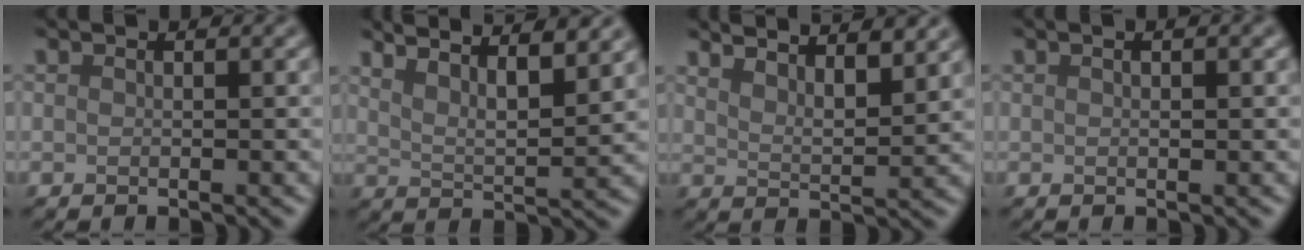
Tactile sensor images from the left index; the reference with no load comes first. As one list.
[{"total": 9.2, "force": [7.3, 2.4, 5.2], "torque": [-0.050, 0.022, 0.068]}, {"total": 7.4, "force": [6.1, 2.0, 3.7], "torque": [-0.028, 0.021, 0.056]}, {"total": 1.0, "force": [0.4, 0.2, 0.9], "torque": [-0.012, 0.000, 0.005]}]